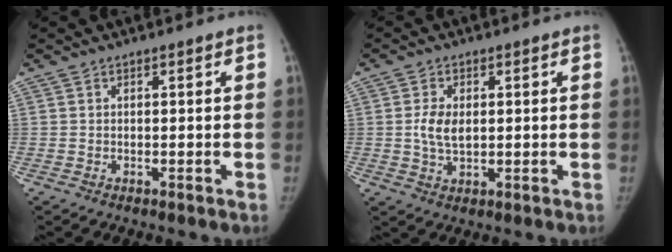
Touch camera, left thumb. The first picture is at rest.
{"total": 5.0, "force": [0.4, 3.0, 4.0], "torque": [-0.076, -0.001, 0.011]}